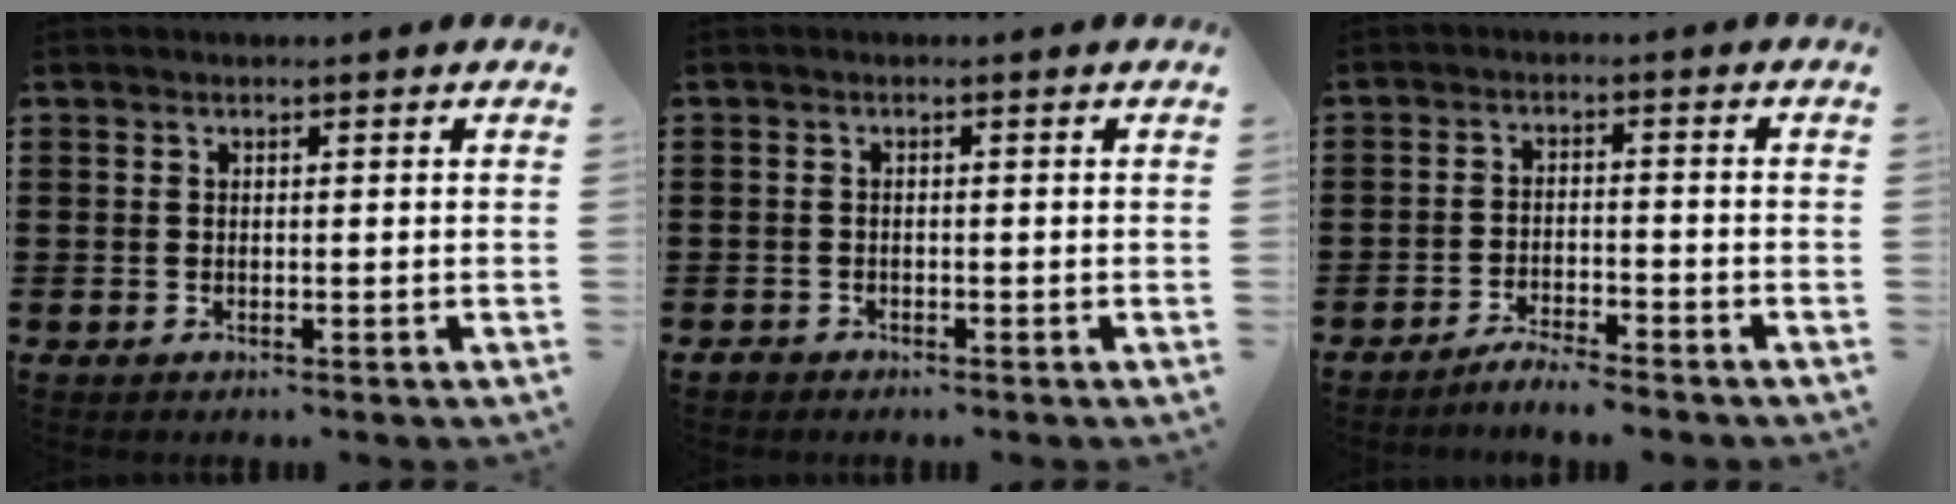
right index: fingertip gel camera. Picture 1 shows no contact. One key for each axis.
{"total": 1.1, "fx": -1.0, "fy": 0.3, "fz": 0.0, "tx": -0.003, "ty": 0.001, "tz": -0.022}
{"total": 3.4, "fx": -3.3, "fy": -0.2, "fz": 0.5, "tx": -0.013, "ty": 0.003, "tz": -0.068}